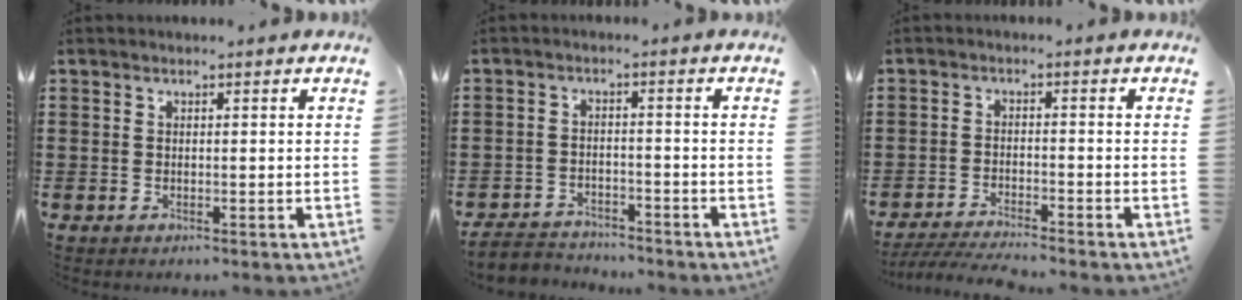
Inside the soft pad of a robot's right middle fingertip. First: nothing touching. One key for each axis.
{"total": 3.2, "fx": -3.2, "fy": 0.7, "fz": 0.0, "tx": -0.007, "ty": 0.002, "tz": -0.068}
{"total": 3.7, "fx": -3.5, "fy": -0.1, "fz": 1.0, "tx": -0.024, "ty": -0.006, "tz": -0.074}